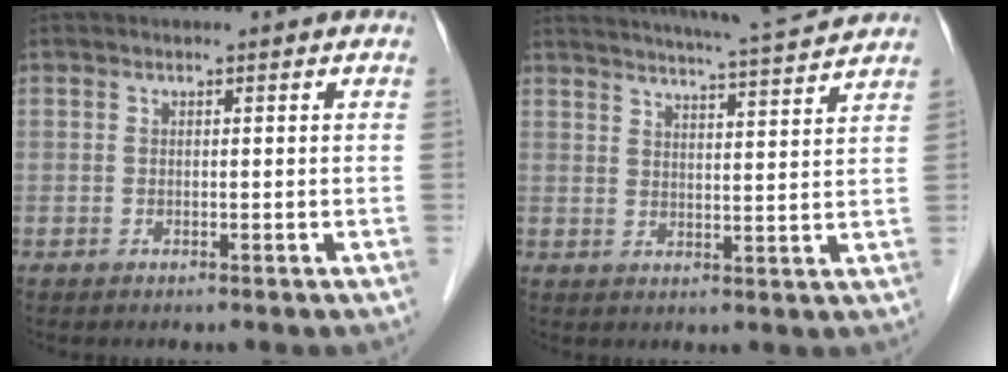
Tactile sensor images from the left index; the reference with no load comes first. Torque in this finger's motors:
{"motor_torque": [0.09, -0.21, 0.30, 0.08]}